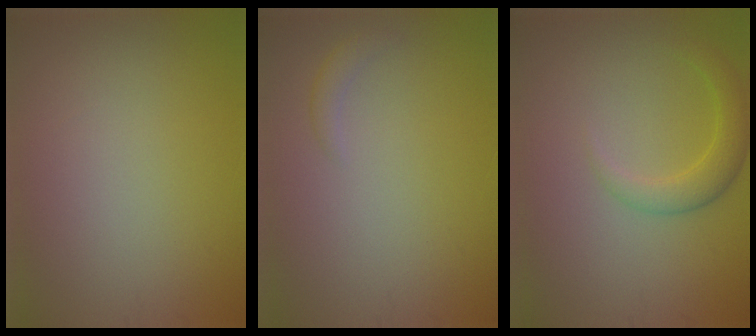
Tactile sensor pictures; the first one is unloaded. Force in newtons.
{"total": 1.0, "press": 1.0, "slide": 0.0}
{"total": 2.7, "press": 2.7, "slide": 0.1}